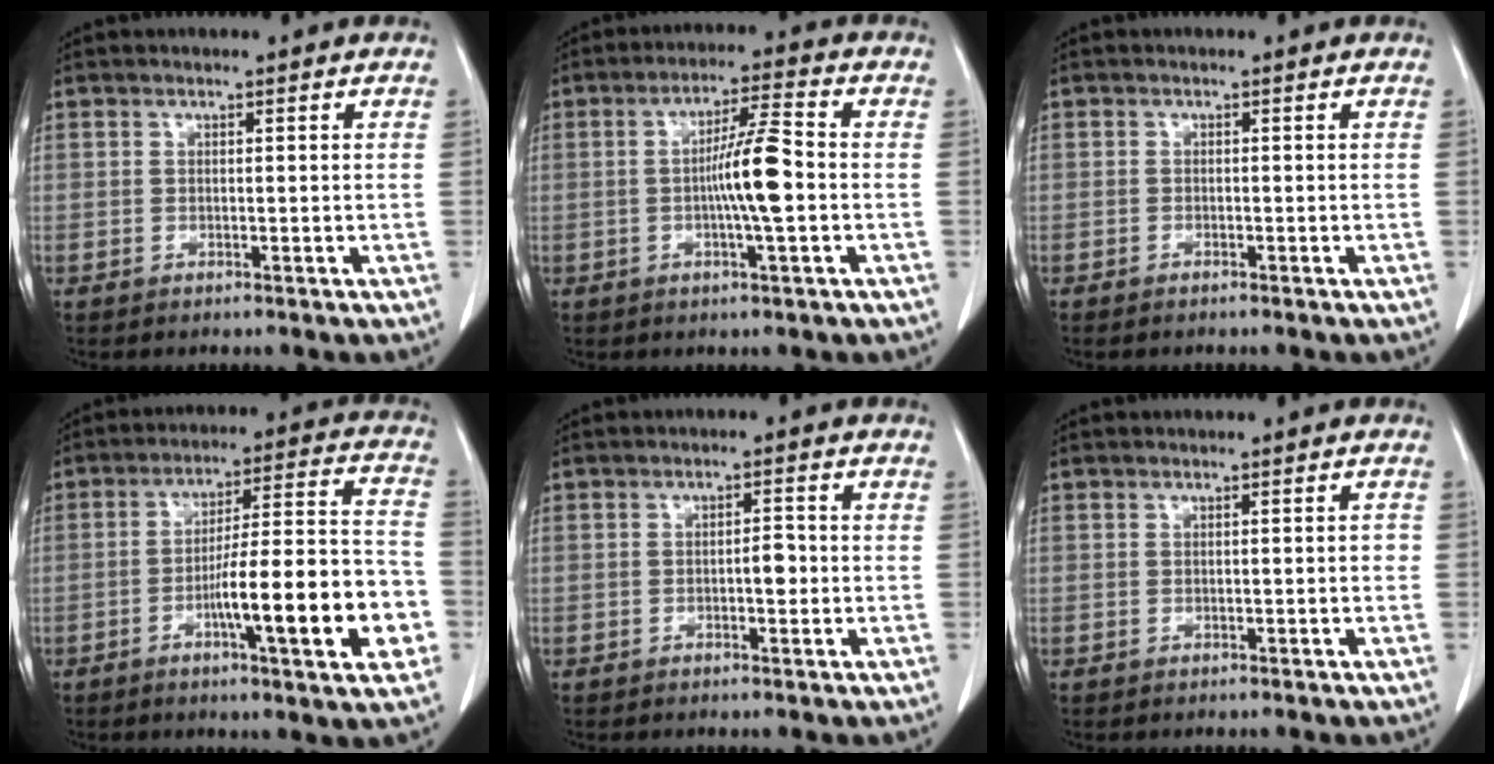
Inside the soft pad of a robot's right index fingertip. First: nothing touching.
{"total": 7.9, "force": [-0.8, 0.2, 7.9], "torque": [-0.141, 0.004, -0.018]}
{"total": 0.5, "force": [-0.5, 0.1, 0.2], "torque": [-0.010, -0.002, -0.009]}
{"total": 16.5, "force": [-5.4, 1.8, 15.5], "torque": [-0.229, 0.013, -0.077]}
{"total": 2.2, "force": [-0.4, 0.8, 2.0], "torque": [-0.029, 0.004, -0.004]}
{"total": 0.8, "force": [0.0, 0.3, 0.8], "torque": [-0.009, 0.001, 0.001]}